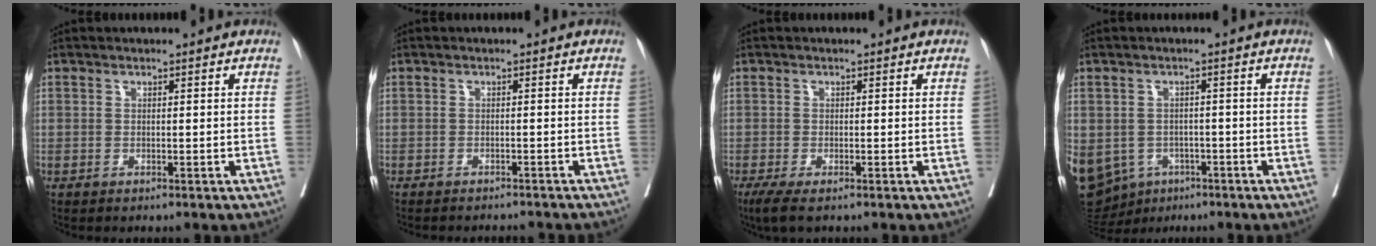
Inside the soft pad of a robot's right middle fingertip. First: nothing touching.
{"total": 7.9, "force": [-7.5, 1.1, 2.3], "torque": [-0.023, -0.007, -0.085]}
{"total": 3.3, "force": [-2.2, 0.6, 2.5], "torque": [-0.045, -0.012, -0.037]}
{"total": 25.4, "force": [-10.5, 20.5, 10.8], "torque": [-0.380, -0.016, -0.147]}